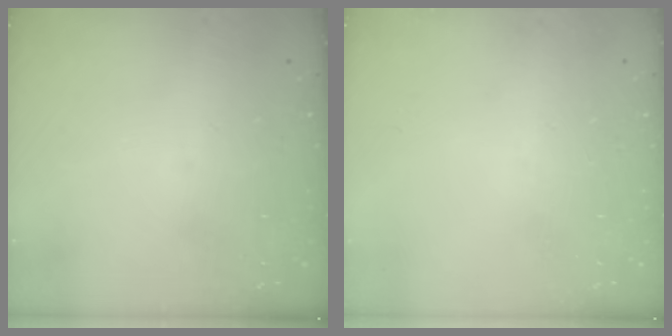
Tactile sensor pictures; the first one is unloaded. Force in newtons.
{"total": 0.0}